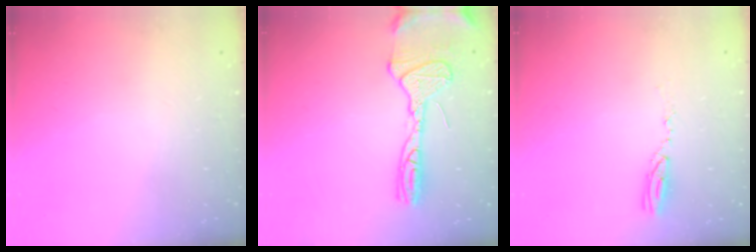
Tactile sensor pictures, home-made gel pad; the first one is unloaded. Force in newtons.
{"total": 14.6, "press": 14.4, "slide": 2.2}
{"total": 4.3, "press": 4.2, "slide": 0.5}